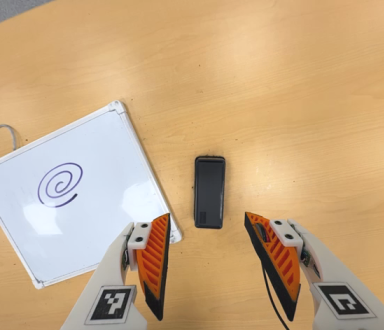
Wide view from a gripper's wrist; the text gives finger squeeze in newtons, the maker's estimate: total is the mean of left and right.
{"total": 0.0}